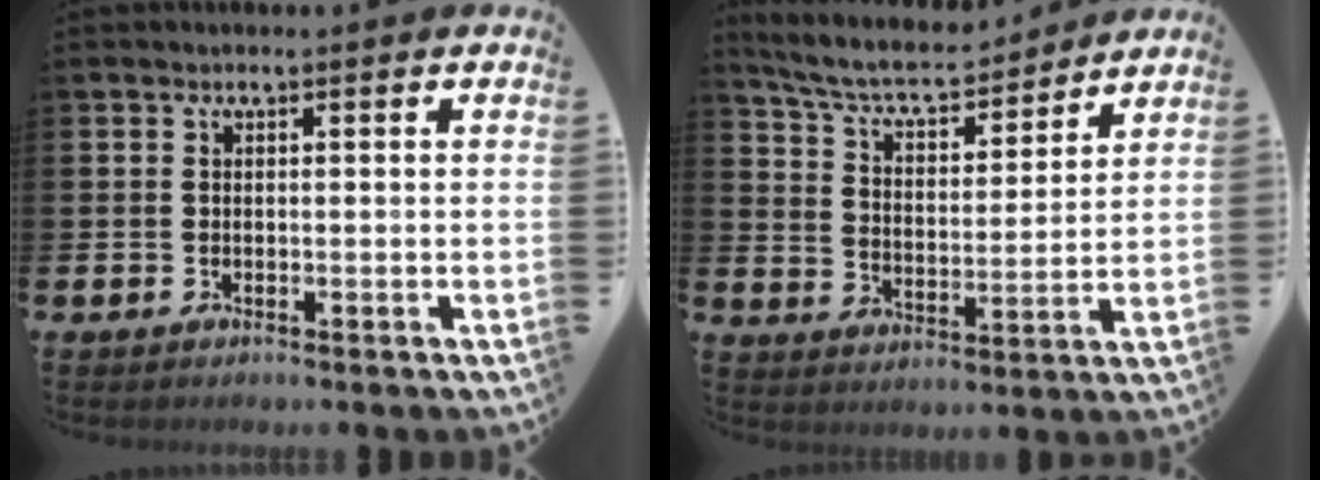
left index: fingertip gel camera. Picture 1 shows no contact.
{"total": 7.5, "force": [6.8, 1.5, 2.7], "torque": [-0.082, -0.045, 0.116]}